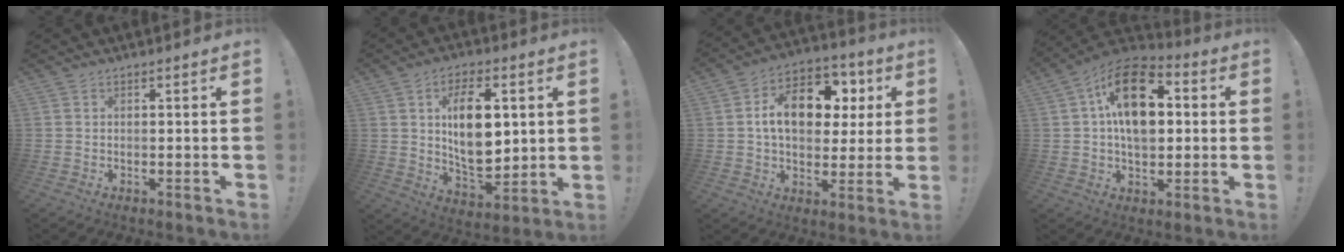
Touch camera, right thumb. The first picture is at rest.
{"total": 15.7, "force": [3.5, 8.6, 12.7], "torque": [-0.207, -0.011, 0.059]}
{"total": 16.2, "force": [3.8, 11.1, 11.1], "torque": [-0.155, -0.006, 0.070]}
{"total": 18.3, "force": [3.5, 11.7, 13.7], "torque": [-0.212, 0.000, 0.061]}